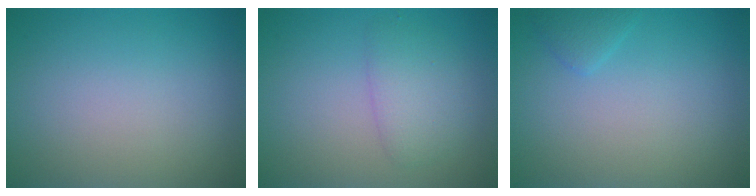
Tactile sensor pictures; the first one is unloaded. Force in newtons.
{"total": 2.6, "press": 2.6, "slide": 0.1}
{"total": 1.1, "press": 1.1, "slide": 0.1}